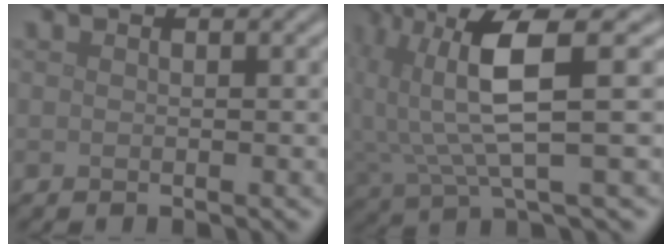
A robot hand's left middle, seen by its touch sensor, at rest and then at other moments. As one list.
[{"total": 7.4, "force": [2.4, 1.9, 6.7], "torque": [-0.141, 0.000, 0.045]}]